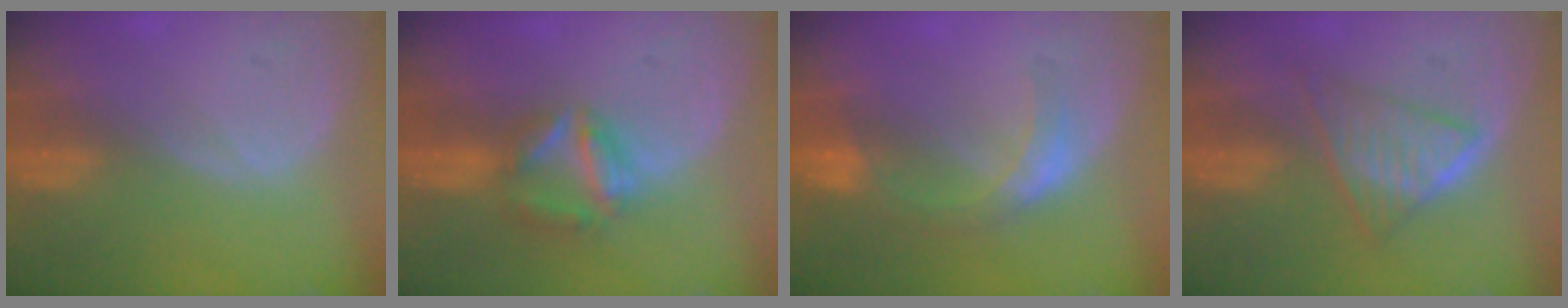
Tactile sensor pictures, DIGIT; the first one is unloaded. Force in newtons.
{"total": 6.1, "press": 5.6, "slide": 2.5}
{"total": 5.6, "press": 4.9, "slide": 2.7}
{"total": 5.5, "press": 5.4, "slide": 1.4}